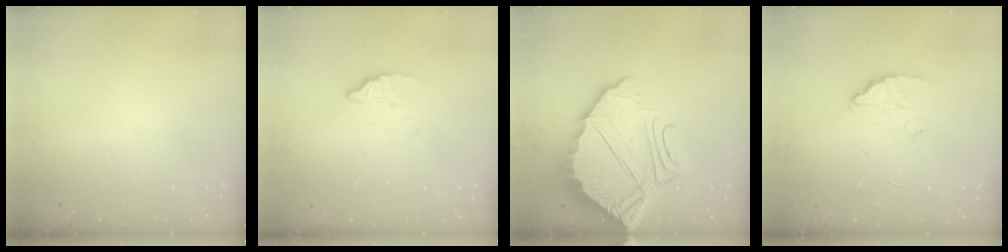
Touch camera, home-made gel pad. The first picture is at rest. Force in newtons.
{"total": 1.8, "press": 1.7, "slide": 0.1}
{"total": 12.7, "press": 12.7, "slide": 0.8}
{"total": 3.1, "press": 3.0, "slide": 0.4}